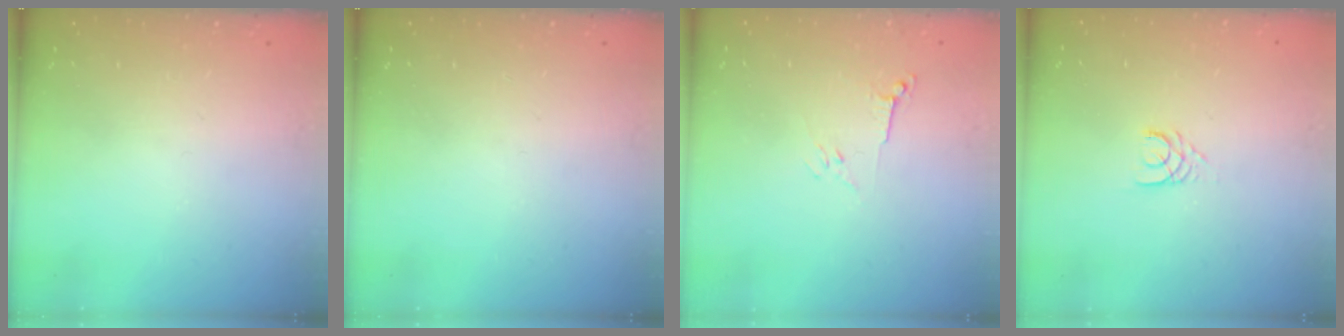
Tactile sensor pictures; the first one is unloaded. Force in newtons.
{"total": 0.0}
{"total": 3.0, "press": 2.9, "slide": 0.8}
{"total": 3.1, "press": 3.1, "slide": 0.4}